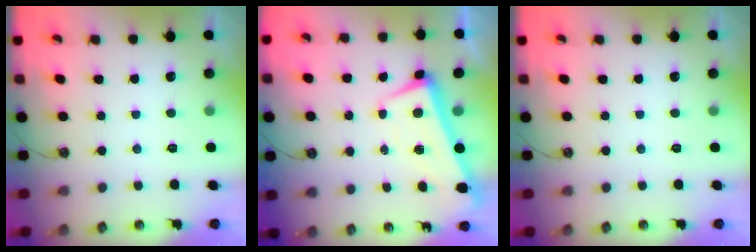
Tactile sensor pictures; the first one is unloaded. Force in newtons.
{"total": 2.0, "press": 1.8, "slide": 0.8}
{"total": 0.0}